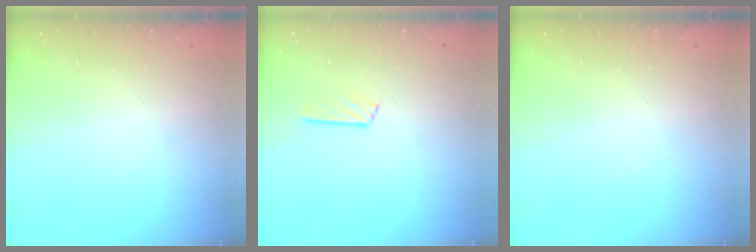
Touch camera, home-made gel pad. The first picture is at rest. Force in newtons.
{"total": 3.6, "press": 3.6, "slide": 0.4}
{"total": 0.0}